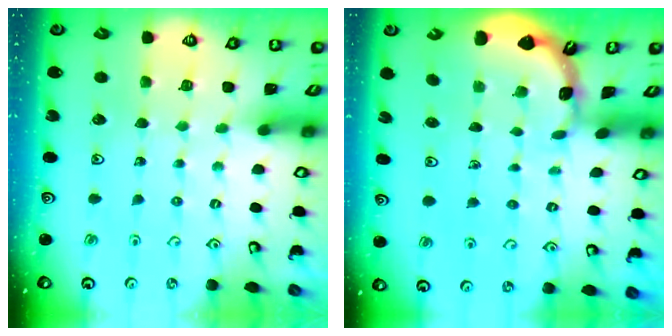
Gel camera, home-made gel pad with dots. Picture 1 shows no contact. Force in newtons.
{"total": 1.8, "press": 1.8, "slide": 0.1}